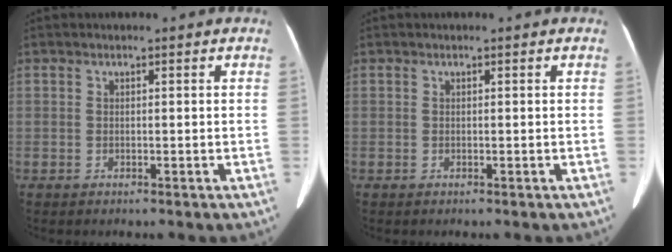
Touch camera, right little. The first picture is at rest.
{"total": 0.0}